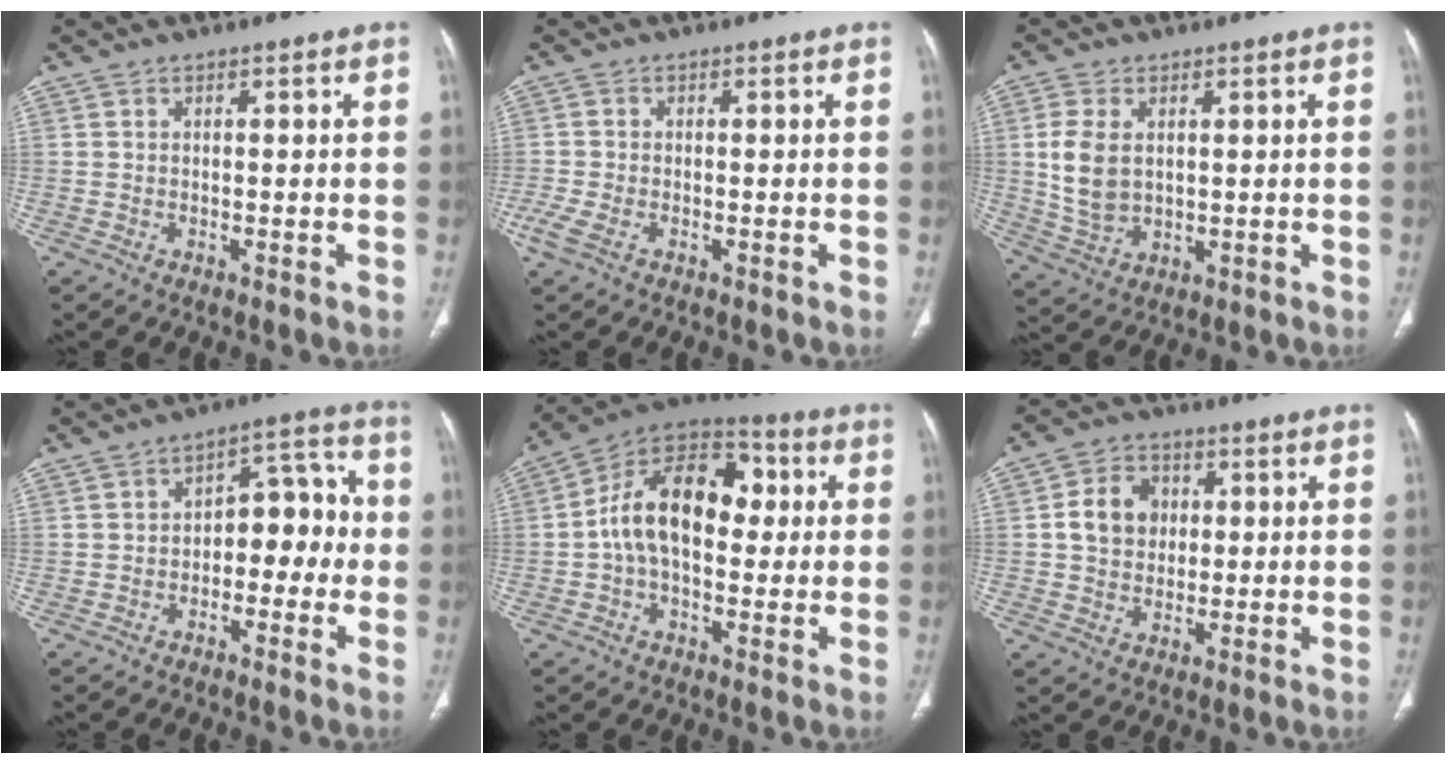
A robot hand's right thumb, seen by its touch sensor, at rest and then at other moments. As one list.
[{"total": 3.3, "force": [-1.5, 1.6, 2.4], "torque": [-0.068, -0.001, -0.031]}, {"total": 8.3, "force": [1.3, 5.4, 6.2], "torque": [-0.129, -0.010, 0.037]}, {"total": 9.2, "force": [-1.4, 5.7, 7.0], "torque": [-0.052, 0.045, -0.031]}, {"total": 17.3, "force": [1.4, 10.8, 13.4], "torque": [-0.197, 0.042, 0.014]}, {"total": 8.2, "force": [1.1, 6.8, 4.6], "torque": [-0.054, 0.006, 0.014]}]